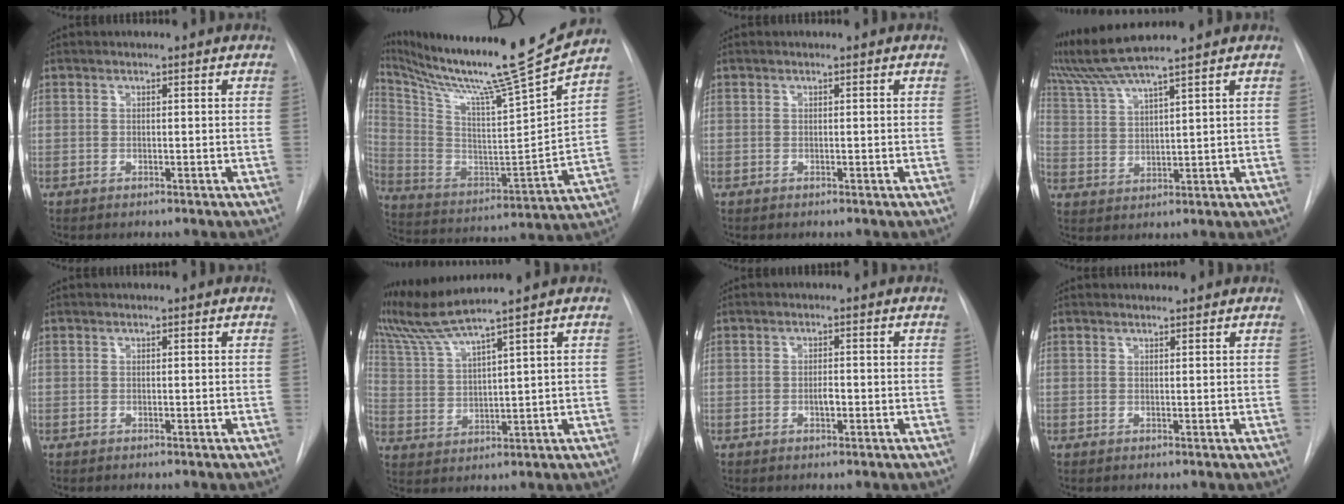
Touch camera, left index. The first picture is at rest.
{"total": 24.5, "force": [21.5, -2.4, 11.5], "torque": [-0.222, -0.078, 0.344]}
{"total": 0.0}
{"total": 8.5, "force": [7.6, -1.9, 3.5], "torque": [-0.076, 0.015, 0.149]}
{"total": 0.0}
{"total": 7.6, "force": [6.5, -2.4, 2.9], "torque": [-0.070, -0.001, 0.136]}
{"total": 1.5, "force": [-0.4, 0.6, 1.3], "torque": [-0.022, 0.002, -0.008]}
{"total": 1.3, "force": [1.3, 0.1, 0.0], "torque": [-0.008, 0.012, 0.025]}